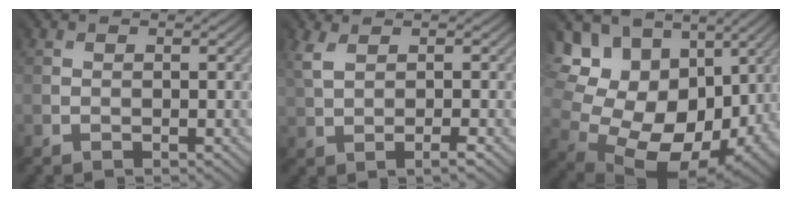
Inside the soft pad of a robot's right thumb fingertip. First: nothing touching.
{"total": 2.8, "force": [1.1, 0.7, 2.5], "torque": [-0.061, 0.004, 0.019]}
{"total": 18.6, "force": [2.2, 14.2, 11.8], "torque": [-0.200, -0.011, 0.076]}